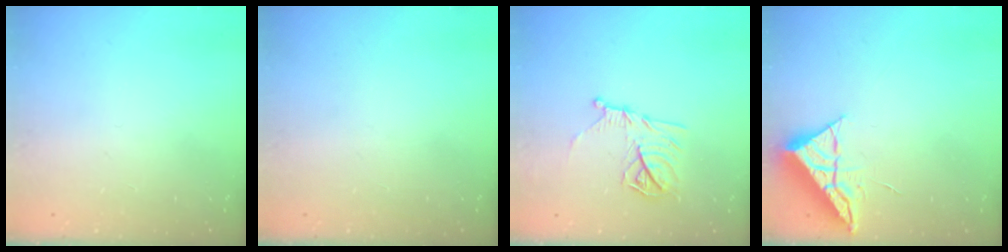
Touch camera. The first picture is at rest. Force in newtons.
{"total": 0.0}
{"total": 11.7, "press": 11.7, "slide": 0.4}
{"total": 6.6, "press": 6.6, "slide": 0.3}